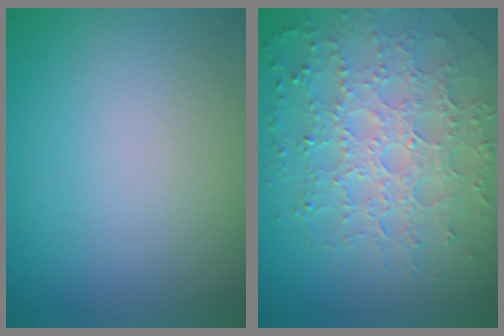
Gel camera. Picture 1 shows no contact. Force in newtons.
{"total": 7.3, "press": 5.3, "slide": 5.1}